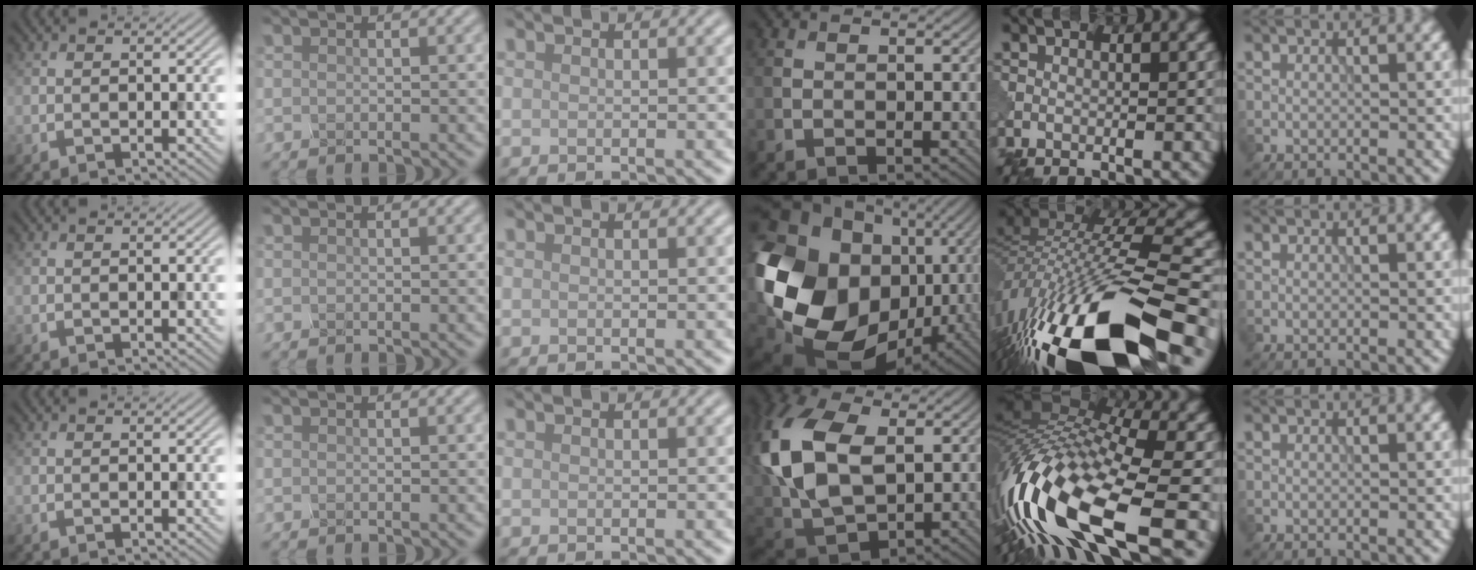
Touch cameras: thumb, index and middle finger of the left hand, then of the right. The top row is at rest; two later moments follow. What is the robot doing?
{"motion": "squeeze", "object": "hand grip exerciser"}